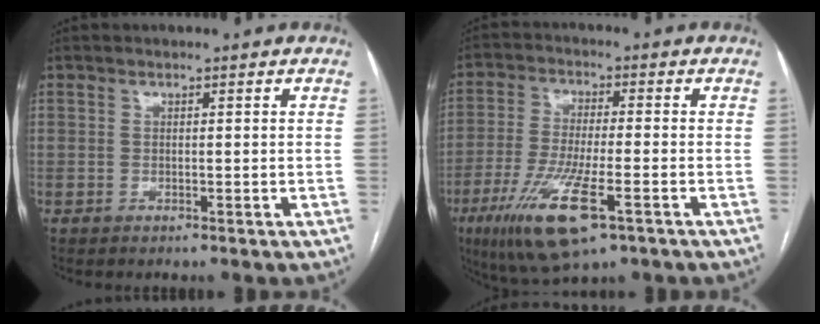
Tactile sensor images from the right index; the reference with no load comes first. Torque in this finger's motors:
{"motor_torque": [1.55, -0.59, 0.40, 0.21]}